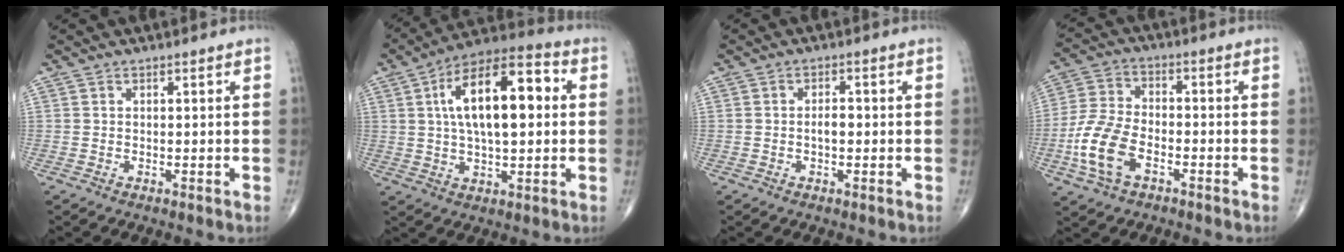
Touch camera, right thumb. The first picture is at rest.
{"total": 18.1, "force": [2.9, 7.9, 16.0], "torque": [-0.251, 0.024, 0.040]}
{"total": 2.1, "force": [-0.3, 1.1, 1.8], "torque": [-0.027, 0.005, -0.008]}
{"total": 11.2, "force": [-4.3, 6.2, 8.2], "torque": [-0.177, 0.020, -0.087]}